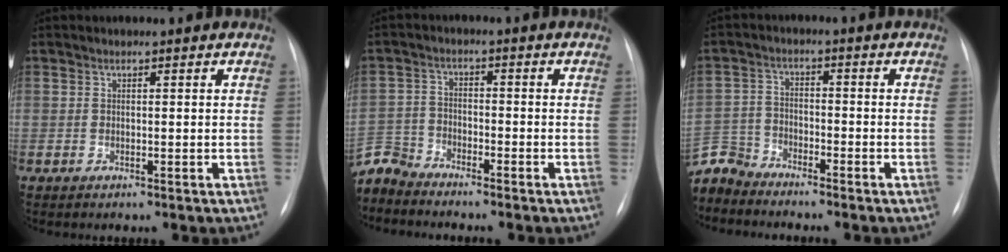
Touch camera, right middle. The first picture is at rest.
{"total": 6.0, "force": [-6.0, 0.9, -0.4], "torque": [0.004, -0.002, -0.121]}
{"total": 6.9, "force": [-6.8, 1.5, -0.4], "torque": [0.002, 0.003, -0.139]}